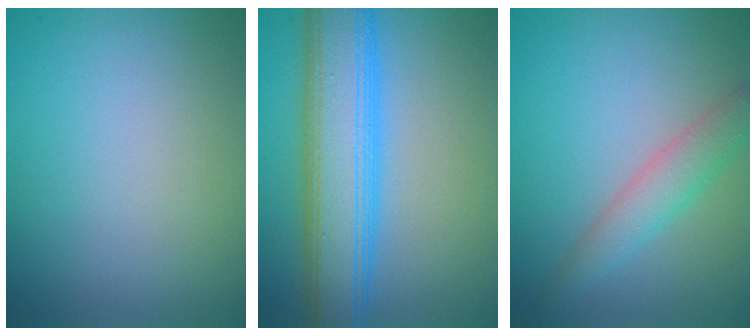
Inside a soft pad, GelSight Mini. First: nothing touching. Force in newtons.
{"total": 8.7, "press": 8.7, "slide": 0.1}
{"total": 2.8, "press": 2.8, "slide": 0.1}